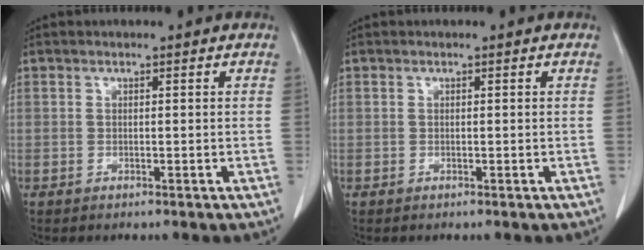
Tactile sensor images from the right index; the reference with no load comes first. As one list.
[{"total": 0.0}]